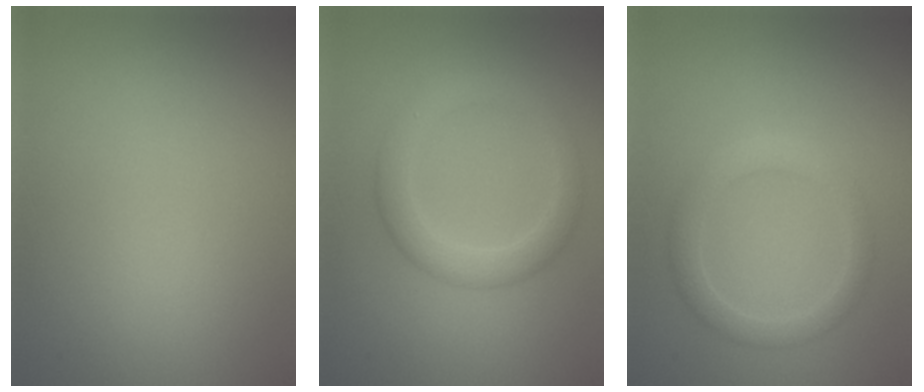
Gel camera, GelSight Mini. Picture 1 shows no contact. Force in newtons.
{"total": 3.1, "press": 3.1, "slide": 0.2}
{"total": 2.6, "press": 2.6, "slide": 0.4}